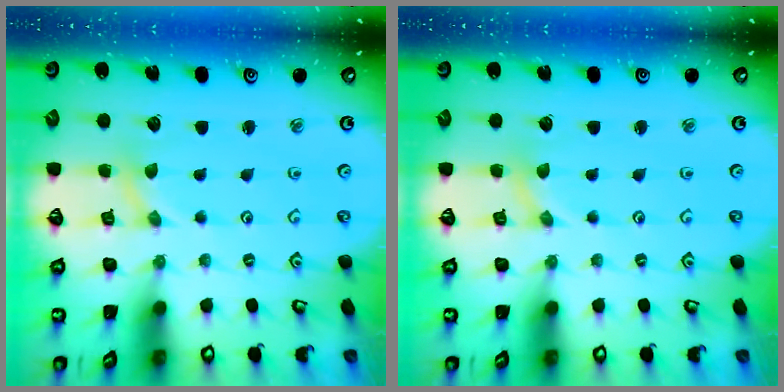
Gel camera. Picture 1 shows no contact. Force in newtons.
{"total": 0.0}